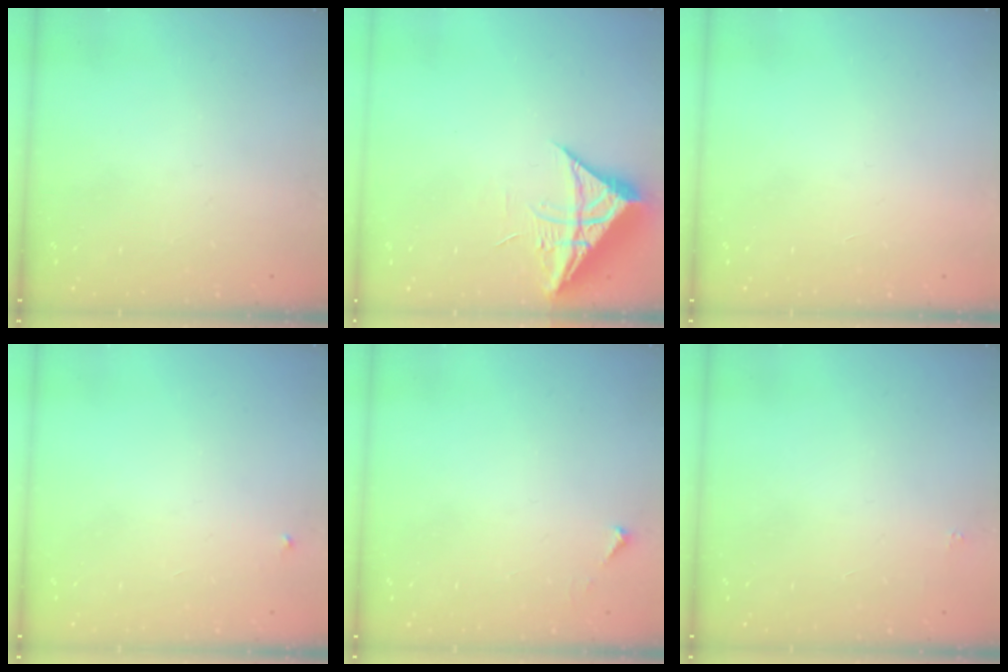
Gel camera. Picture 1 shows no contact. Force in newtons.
{"total": 9.4, "press": 9.3, "slide": 1.0}
{"total": 1.5, "press": 1.5, "slide": 0.1}
{"total": 2.1, "press": 2.1, "slide": 0.1}
{"total": 3.4, "press": 3.4, "slide": 0.4}
{"total": 1.8, "press": 1.7, "slide": 0.1}